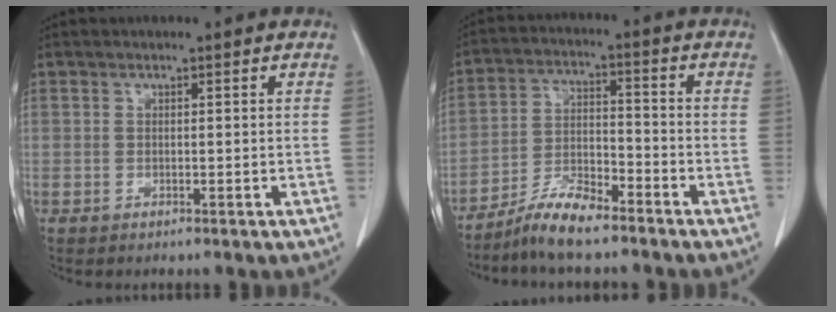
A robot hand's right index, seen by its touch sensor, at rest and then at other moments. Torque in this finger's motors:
{"motor_torque": [-0.02, 0.02, 0.17, 0.03]}